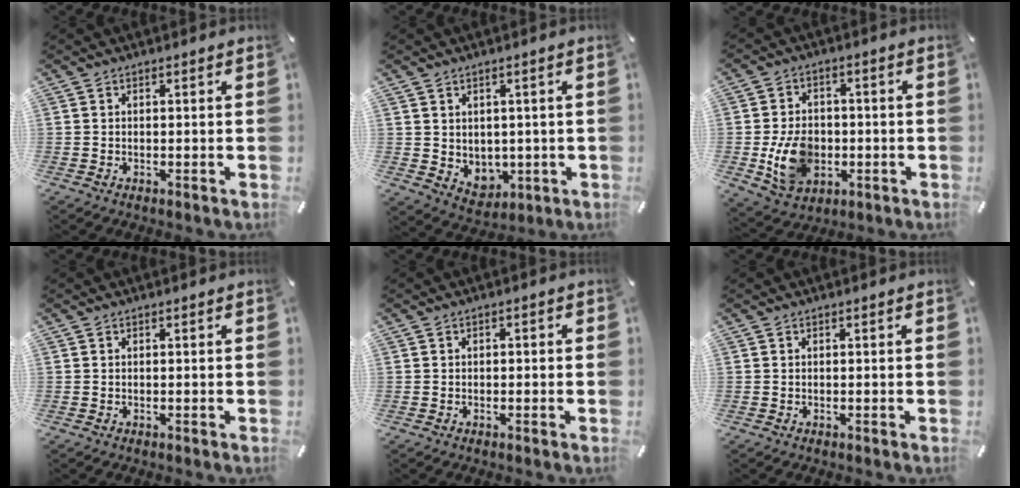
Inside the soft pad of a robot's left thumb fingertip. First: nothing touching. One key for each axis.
{"total": 5.5, "fx": 2.1, "fy": 5.0, "fz": 0.9, "tx": -0.008, "ty": -0.021, "tz": 0.043}
{"total": 11.2, "fx": -2.0, "fy": 8.8, "fz": 6.6, "tx": -0.134, "ty": 0.006, "tz": -0.036}
{"total": 0.0}
{"total": 0.9, "fx": -0.4, "fy": 0.7, "fz": 0.4, "tx": -0.009, "ty": 0.003, "tz": -0.011}
{"total": 0.0}